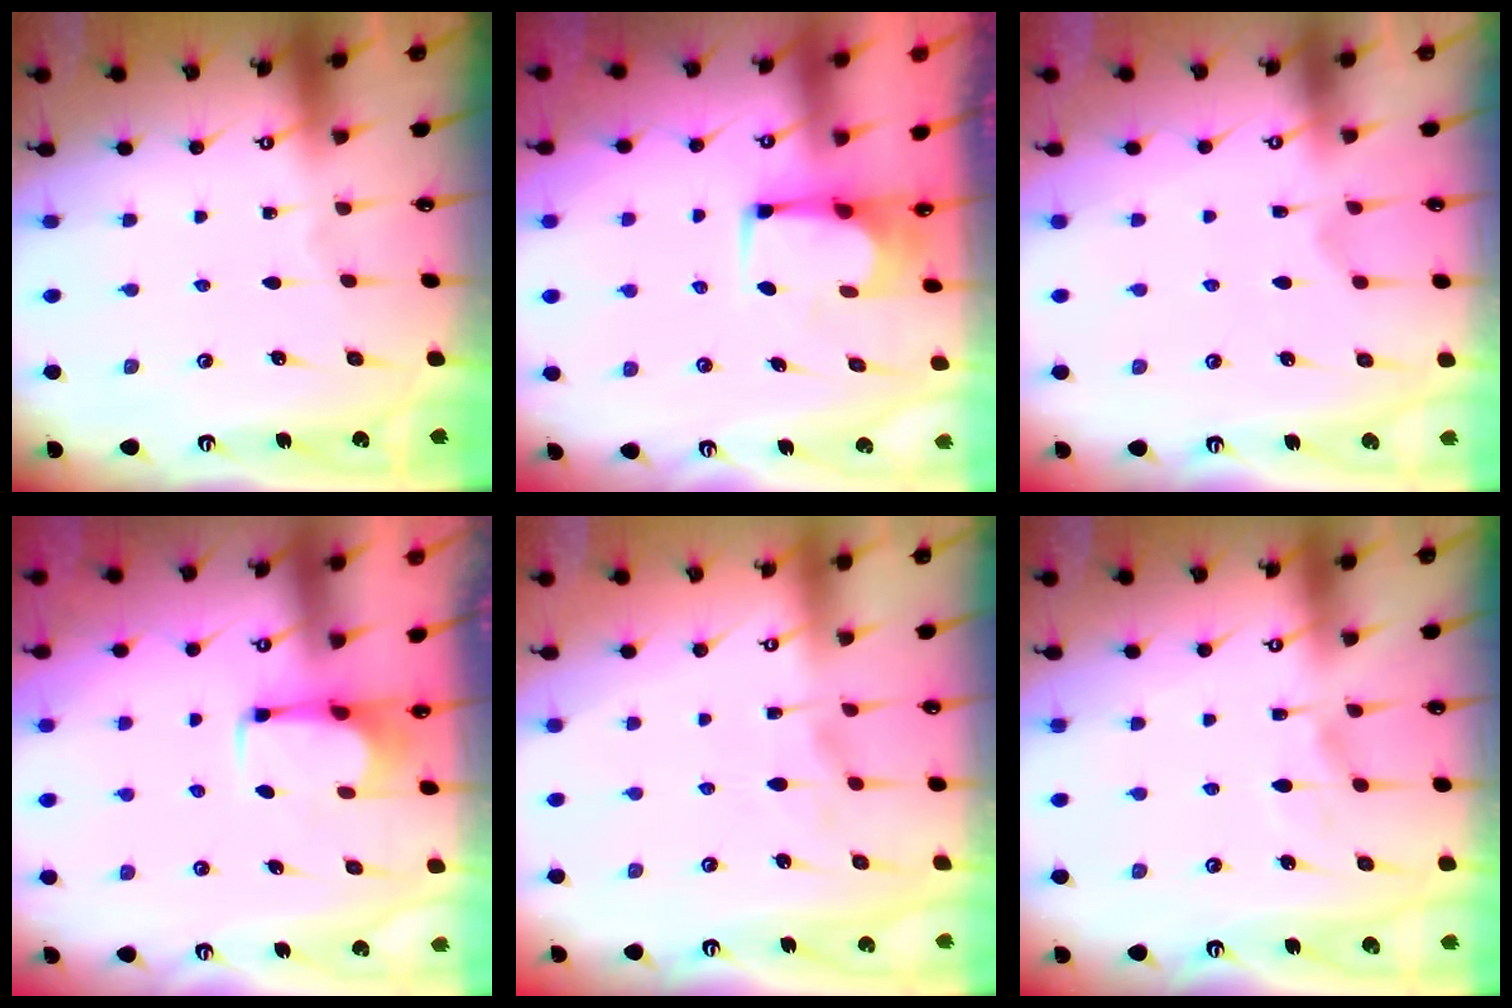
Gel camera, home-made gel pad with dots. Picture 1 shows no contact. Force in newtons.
{"total": 2.1, "press": 2.1, "slide": 0.2}
{"total": 2.8, "press": 2.6, "slide": 1.2}
{"total": 2.8, "press": 2.8, "slide": 0.5}
{"total": 2.4, "press": 2.2, "slide": 1.1}
{"total": 5.7, "press": 5.7, "slide": 0.5}